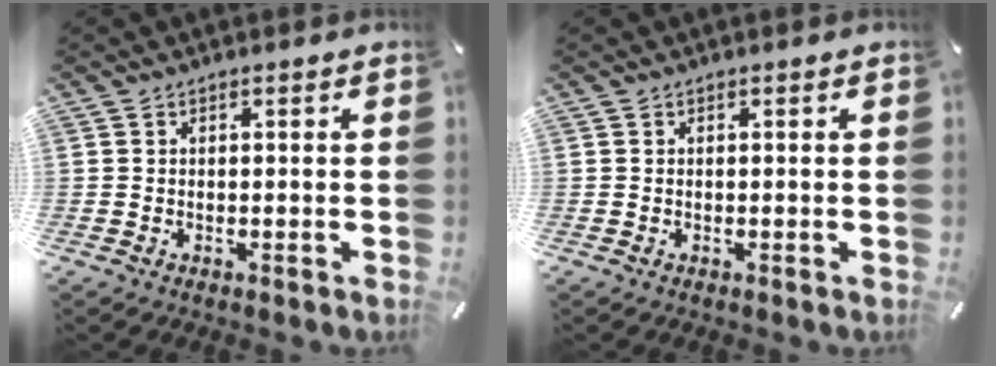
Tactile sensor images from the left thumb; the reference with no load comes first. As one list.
[{"total": 0.0}]